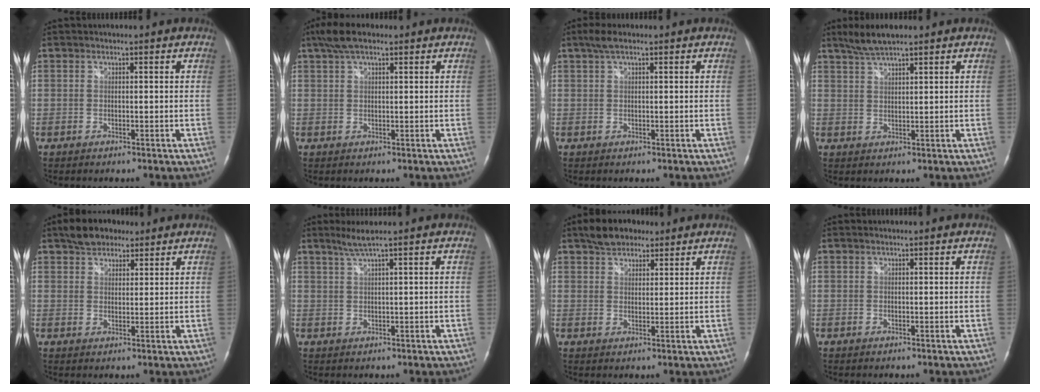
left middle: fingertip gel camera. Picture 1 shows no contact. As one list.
[{"total": 5.1, "force": [3.5, 1.5, 3.3], "torque": [-0.074, 0.023, 0.065]}, {"total": 2.7, "force": [1.8, 0.6, 1.9], "torque": [-0.047, 0.017, 0.035]}, {"total": 4.8, "force": [3.9, 0.4, 2.7], "torque": [-0.062, 0.011, 0.078]}, {"total": 5.7, "force": [4.2, 3.1, 2.4], "torque": [-0.047, 0.015, 0.076]}, {"total": 2.8, "force": [1.8, -0.7, 2.0], "torque": [-0.052, 0.004, 0.041]}, {"total": 5.8, "force": [4.3, 3.0, 2.4], "torque": [-0.049, 0.016, 0.078]}, {"total": 0.0}]